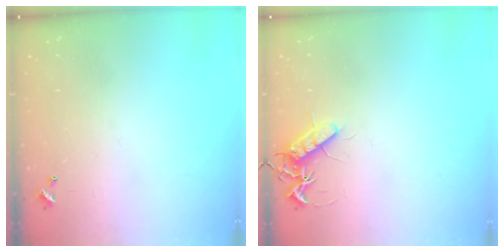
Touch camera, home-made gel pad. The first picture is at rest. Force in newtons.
{"total": 10.8, "press": 10.8, "slide": 0.4}